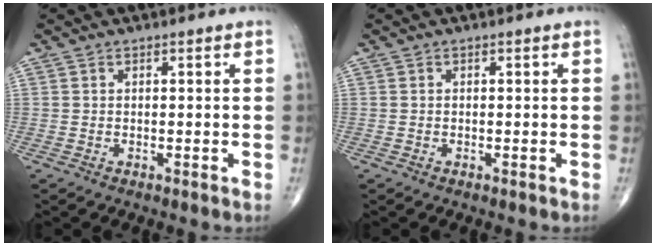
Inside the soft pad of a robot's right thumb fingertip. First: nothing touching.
{"total": 0.0}